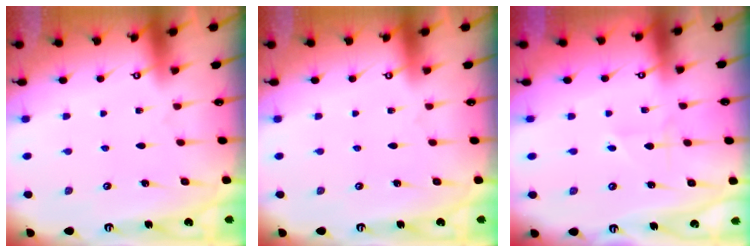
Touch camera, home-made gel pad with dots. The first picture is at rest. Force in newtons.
{"total": 0.0}
{"total": 2.9, "press": 2.8, "slide": 0.4}